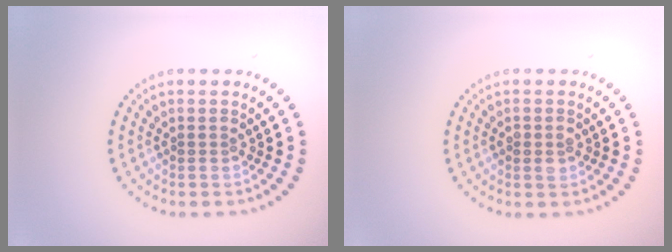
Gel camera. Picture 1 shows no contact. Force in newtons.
{"total": 1.1, "press": 1.1, "slide": 0.1}